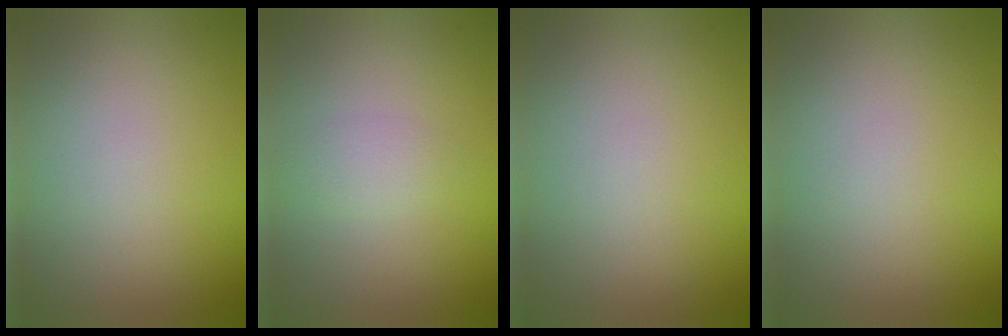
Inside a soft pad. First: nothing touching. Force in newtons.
{"total": 1.4, "press": 1.4, "slide": 0.0}
{"total": 0.0}
{"total": 0.0}